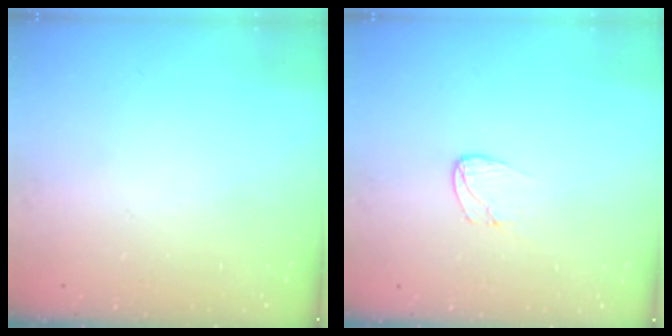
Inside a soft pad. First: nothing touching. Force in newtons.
{"total": 5.0, "press": 4.9, "slide": 0.4}